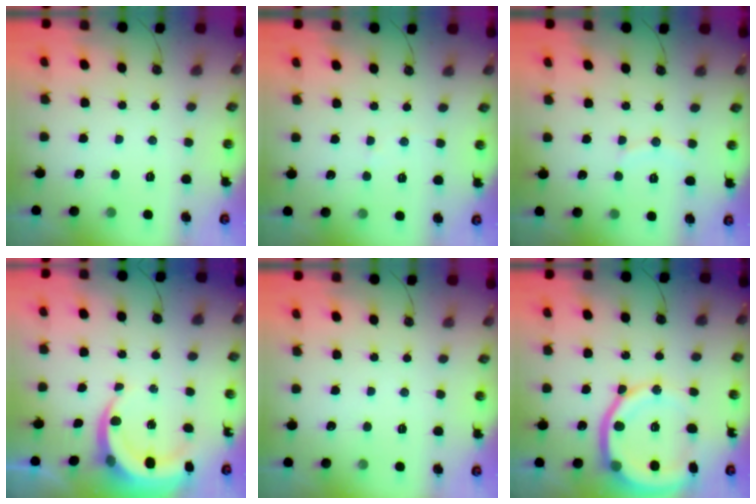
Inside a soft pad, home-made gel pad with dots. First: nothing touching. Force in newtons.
{"total": 4.0, "press": 3.9, "slide": 0.4}
{"total": 5.2, "press": 5.2, "slide": 0.6}
{"total": 6.3, "press": 6.3, "slide": 0.7}
{"total": 0.0}
{"total": 16.3, "press": 16.1, "slide": 2.6}